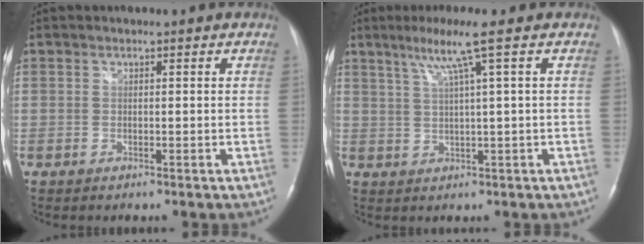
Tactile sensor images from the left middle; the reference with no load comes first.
{"total": 5.9, "force": [3.0, -1.6, 4.9], "torque": [-0.096, 0.002, 0.057]}